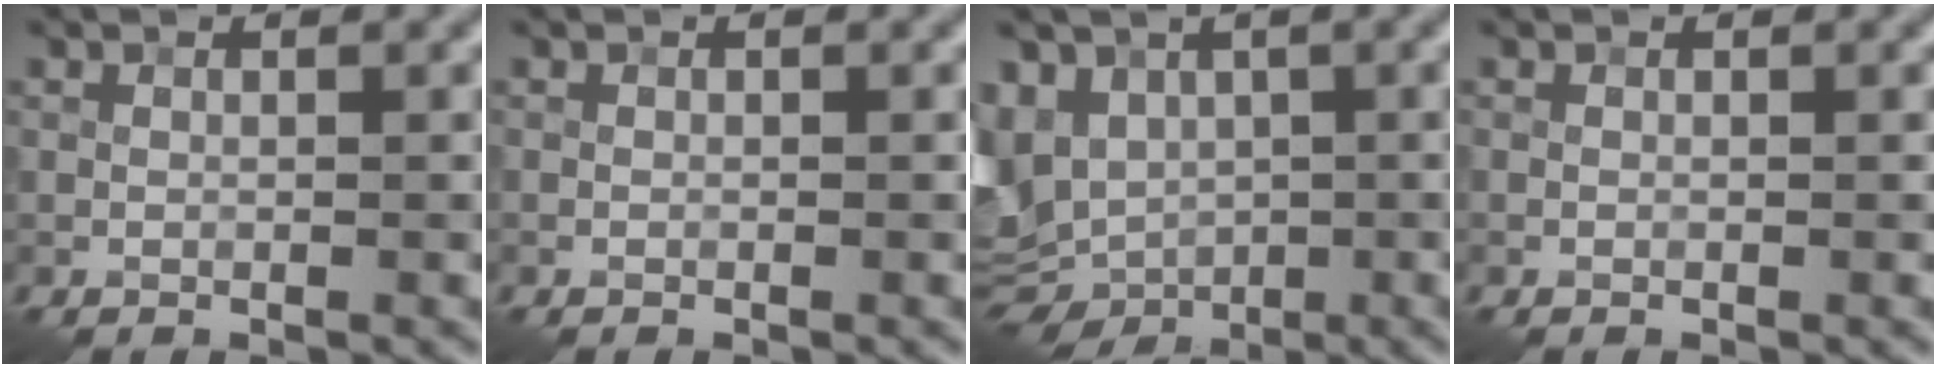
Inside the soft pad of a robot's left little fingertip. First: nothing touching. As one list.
[{"total": 0.0}, {"total": 10.2, "force": [-1.8, 7.9, 6.2], "torque": [-0.119, 0.000, -0.008]}, {"total": 0.0}]